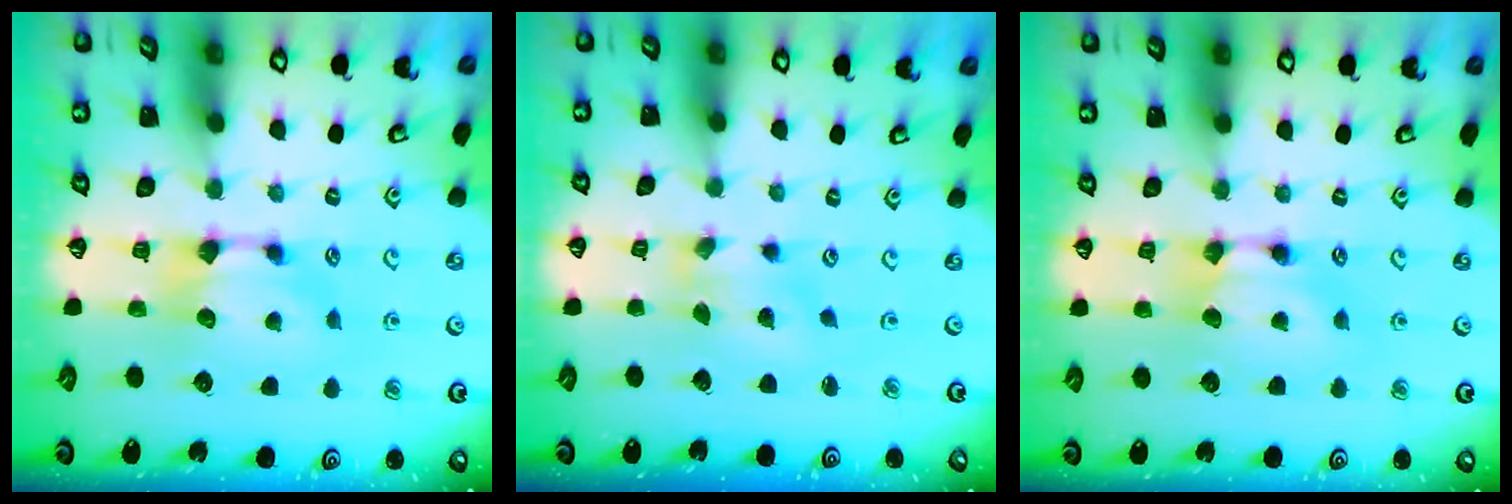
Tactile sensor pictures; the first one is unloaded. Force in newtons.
{"total": 1.8, "press": 1.6, "slide": 0.9}
{"total": 1.6, "press": 1.6, "slide": 0.2}